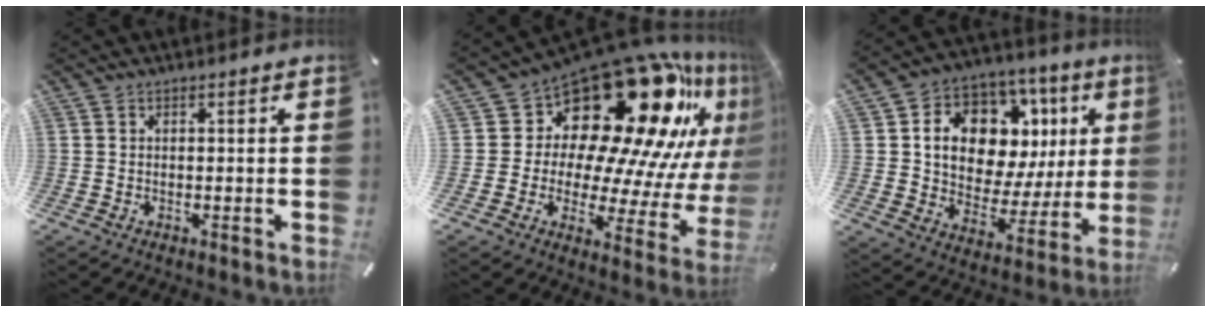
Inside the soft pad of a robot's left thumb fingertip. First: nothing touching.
{"total": 25.2, "force": [14.4, 14.1, 15.3], "torque": [-0.213, -0.152, 0.256]}
{"total": 14.2, "force": [5.8, 10.0, 8.2], "torque": [-0.130, -0.044, 0.107]}